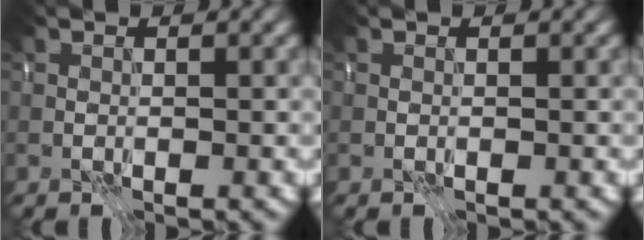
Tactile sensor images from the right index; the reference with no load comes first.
{"total": 0.0}